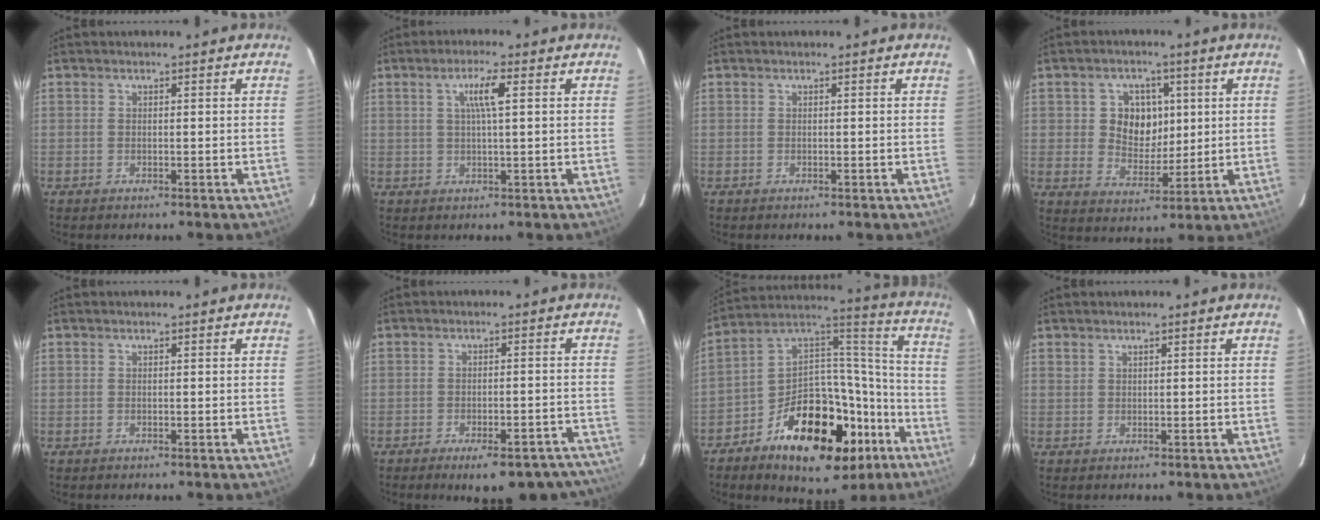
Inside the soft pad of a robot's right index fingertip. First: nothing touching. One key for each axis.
{"total": 4.3, "fx": 1.2, "fy": 0.1, "fz": 4.1, "tx": -0.076, "ty": 0.003, "tz": 0.022}
{"total": 0.0}
{"total": 7.9, "fx": 1.5, "fy": 6.8, "fz": 3.9, "tx": -0.073, "ty": 0.010, "tz": 0.032}
{"total": 0.0}
{"total": 14.0, "fx": -11.9, "fy": 4.4, "fz": 5.9, "tx": -0.083, "ty": 0.009, "tz": -0.133}
{"total": 26.2, "fx": -14.2, "fy": 13.9, "fz": 17.2, "tx": -0.275, "ty": 0.050, "tz": -0.205}
{"total": 0.6, "fx": 0.5, "fy": 0.2, "fz": 0.1, "tx": -0.003, "ty": 0.001, "tz": 0.011}